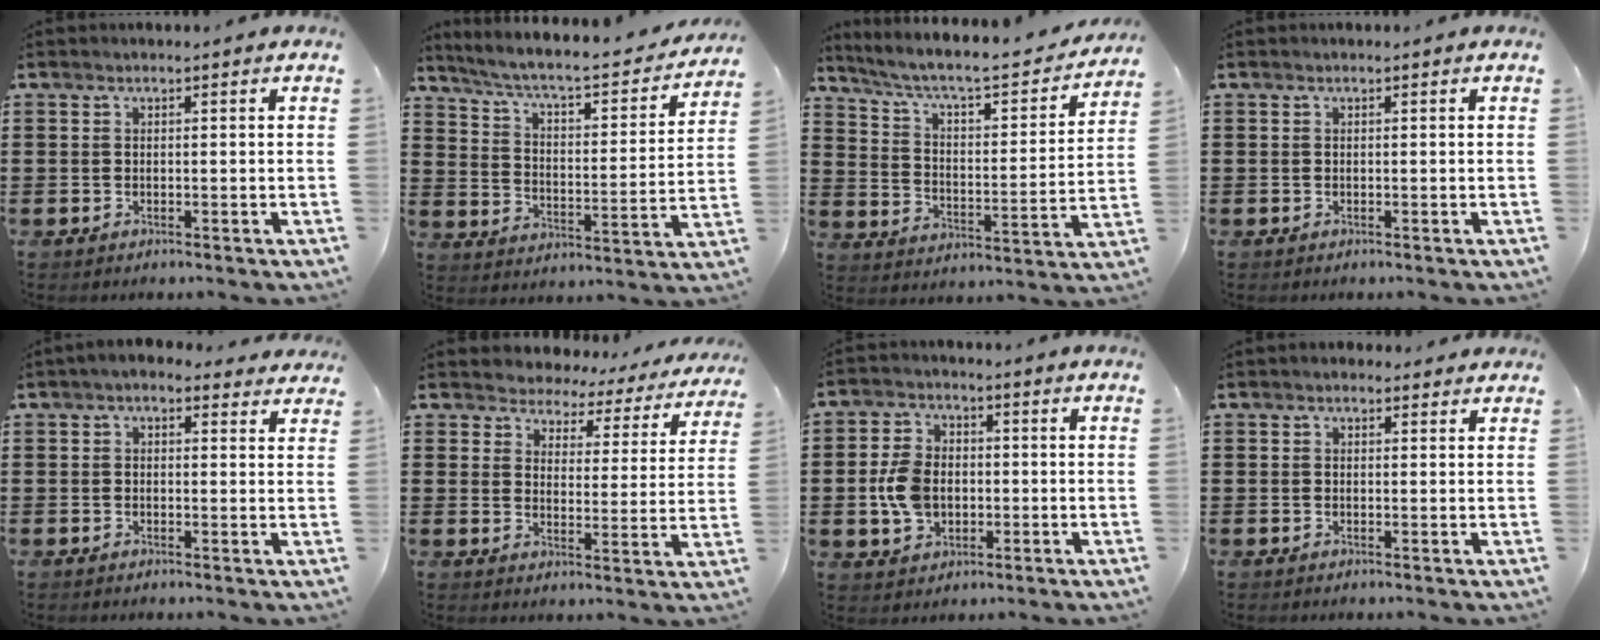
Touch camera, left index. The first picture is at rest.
{"total": 5.3, "force": [4.4, 0.5, 3.0], "torque": [-0.080, -0.037, 0.065]}
{"total": 5.8, "force": [4.7, 0.8, 3.3], "torque": [-0.085, -0.038, 0.072]}
{"total": 0.0}
{"total": 2.0, "force": [1.3, 1.1, 1.0], "torque": [-0.025, 0.004, 0.022]}
{"total": 3.5, "force": [3.4, 1.0, -0.2], "torque": [-0.021, -0.026, 0.053]}
{"total": 7.0, "force": [-0.9, 5.0, 4.8], "torque": [-0.119, 0.005, -0.021]}
{"total": 1.1, "force": [0.8, 0.6, 0.4], "torque": [-0.009, 0.005, 0.015]}